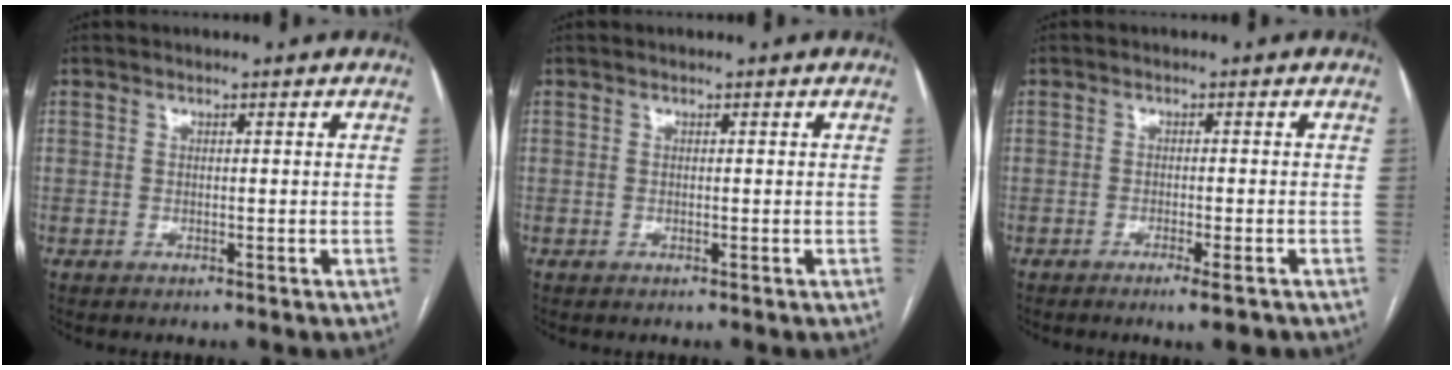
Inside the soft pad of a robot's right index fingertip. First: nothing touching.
{"total": 0.0}
{"total": 3.0, "force": [-2.0, 0.0, 2.2], "torque": [-0.030, -0.006, -0.029]}